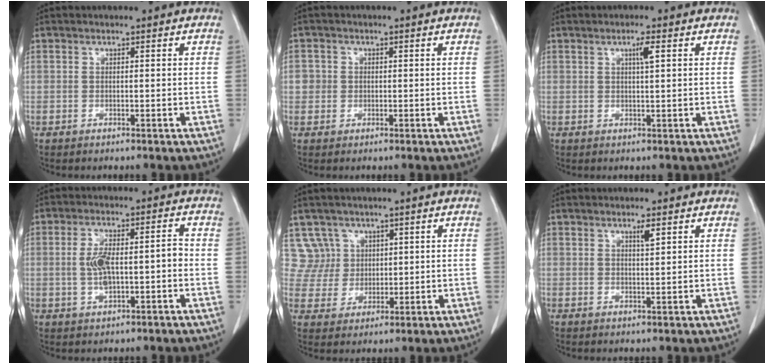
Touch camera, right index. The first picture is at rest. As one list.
[{"total": 2.3, "force": [0.2, 2.3, 0.3], "torque": [0.009, 0.009, 0.005]}, {"total": 2.1, "force": [0.8, 0.0, 1.9], "torque": [-0.036, -0.001, 0.014]}, {"total": 6.6, "force": [-0.9, 2.2, 6.2], "torque": [-0.120, 0.020, -0.011]}, {"total": 5.5, "force": [2.8, 4.6, -0.7], "torque": [0.025, 0.012, 0.062]}, {"total": 1.5, "force": [0.9, 0.1, 1.2], "torque": [-0.022, -0.003, 0.015]}]